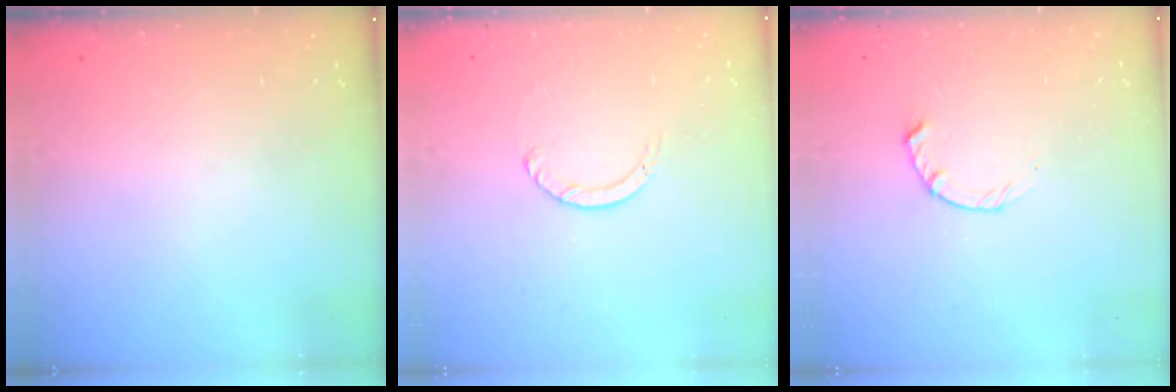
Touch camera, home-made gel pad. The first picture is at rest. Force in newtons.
{"total": 1.1, "press": 1.1, "slide": 0.1}
{"total": 1.8, "press": 1.8, "slide": 0.3}